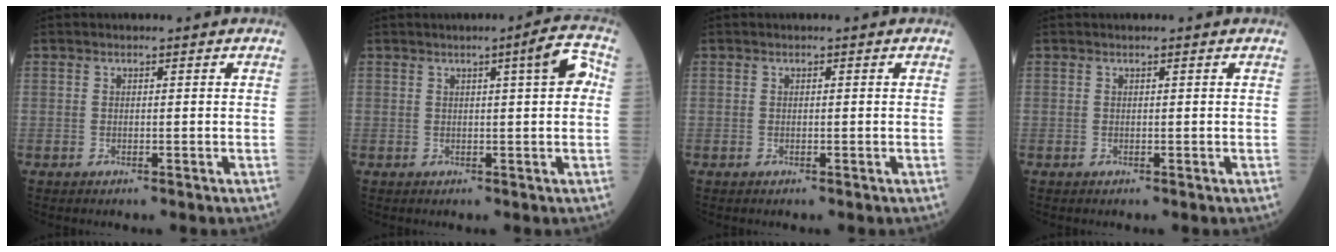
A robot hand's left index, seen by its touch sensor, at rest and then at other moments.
{"total": 4.2, "force": [1.0, 0.3, 4.1], "torque": [-0.052, 0.013, 0.010]}
{"total": 0.0}
{"total": 0.0}